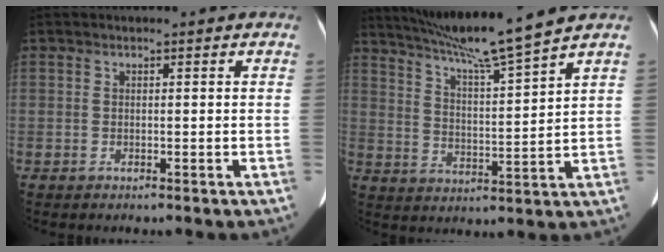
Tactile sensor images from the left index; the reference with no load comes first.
{"total": 12.0, "force": [10.4, -2.3, 5.6], "torque": [-0.098, -0.009, 0.177]}